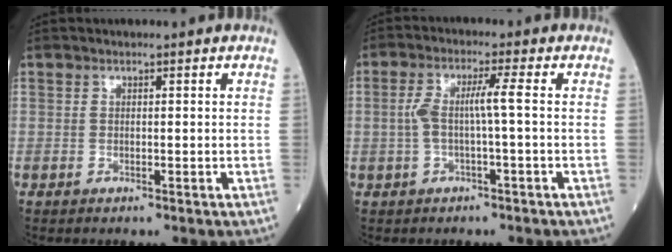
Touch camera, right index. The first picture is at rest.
{"total": 4.7, "force": [-0.3, 0.0, 4.7], "torque": [-0.103, 0.017, -0.002]}